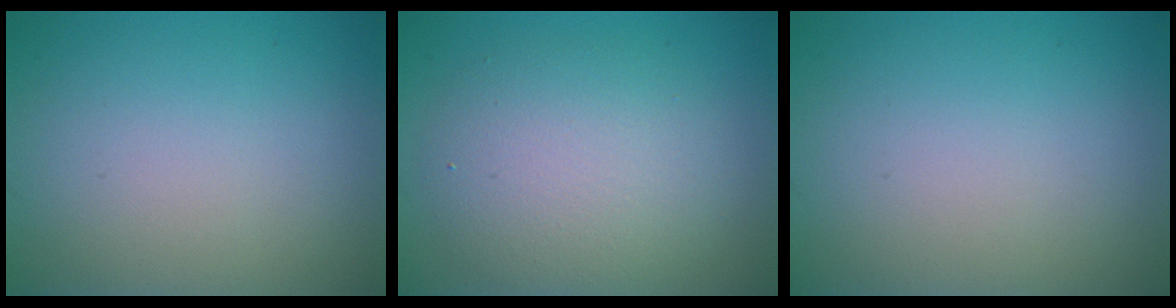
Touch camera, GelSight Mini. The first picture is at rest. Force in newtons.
{"total": 5.6, "press": 5.6, "slide": 0.3}
{"total": 0.0}